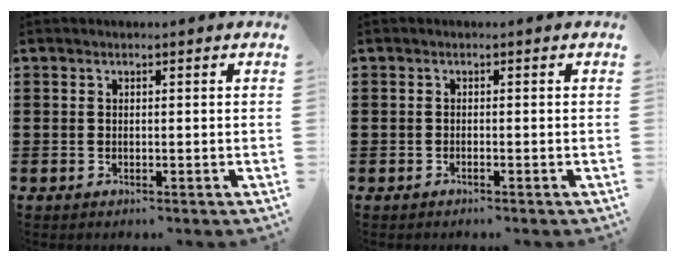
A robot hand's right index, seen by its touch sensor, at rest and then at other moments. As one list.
[{"total": 0.0}]